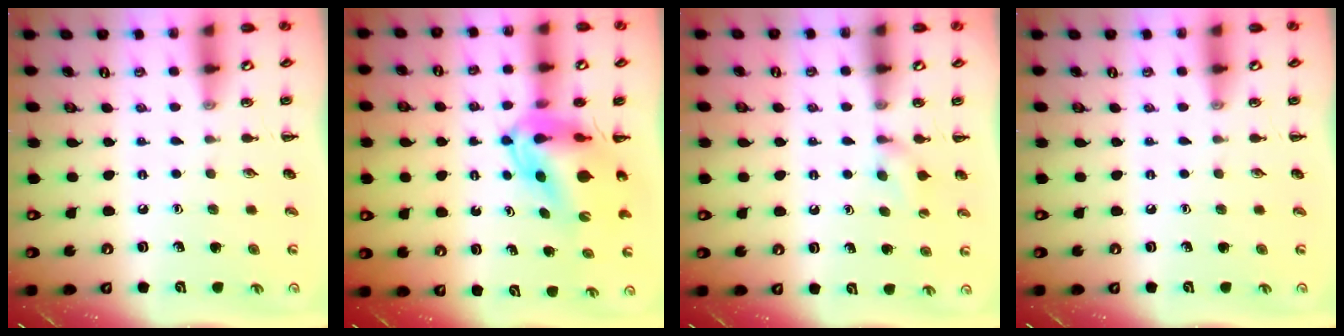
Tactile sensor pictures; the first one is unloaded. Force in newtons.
{"total": 7.7, "press": 7.2, "slide": 2.7}
{"total": 5.2, "press": 5.0, "slide": 1.4}
{"total": 0.0}